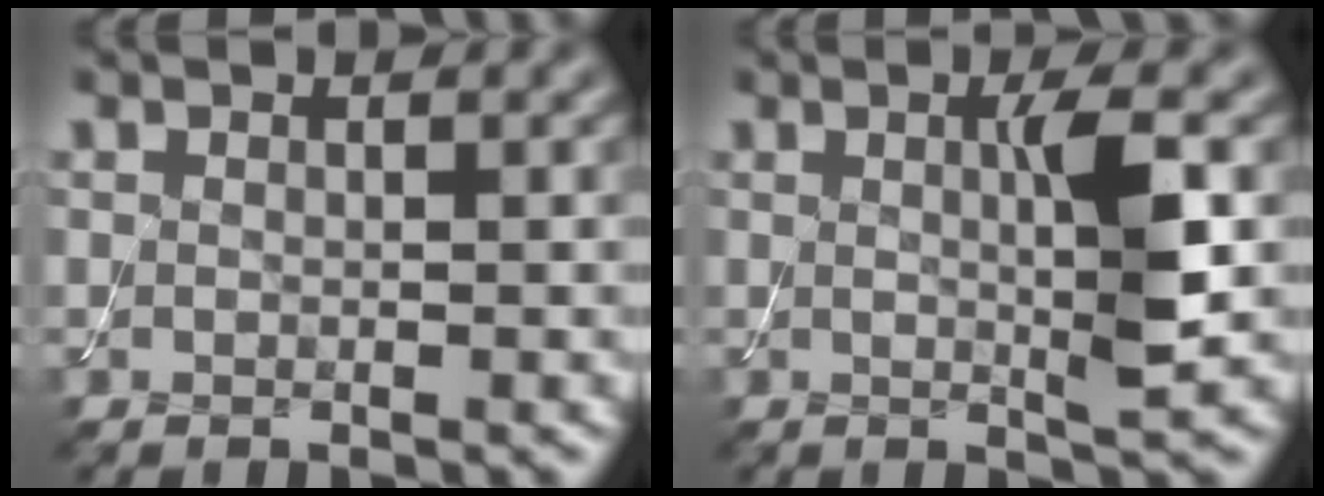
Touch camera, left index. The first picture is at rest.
{"total": 4.1, "force": [0.3, 0.5, 4.1], "torque": [-0.070, -0.005, 0.004]}